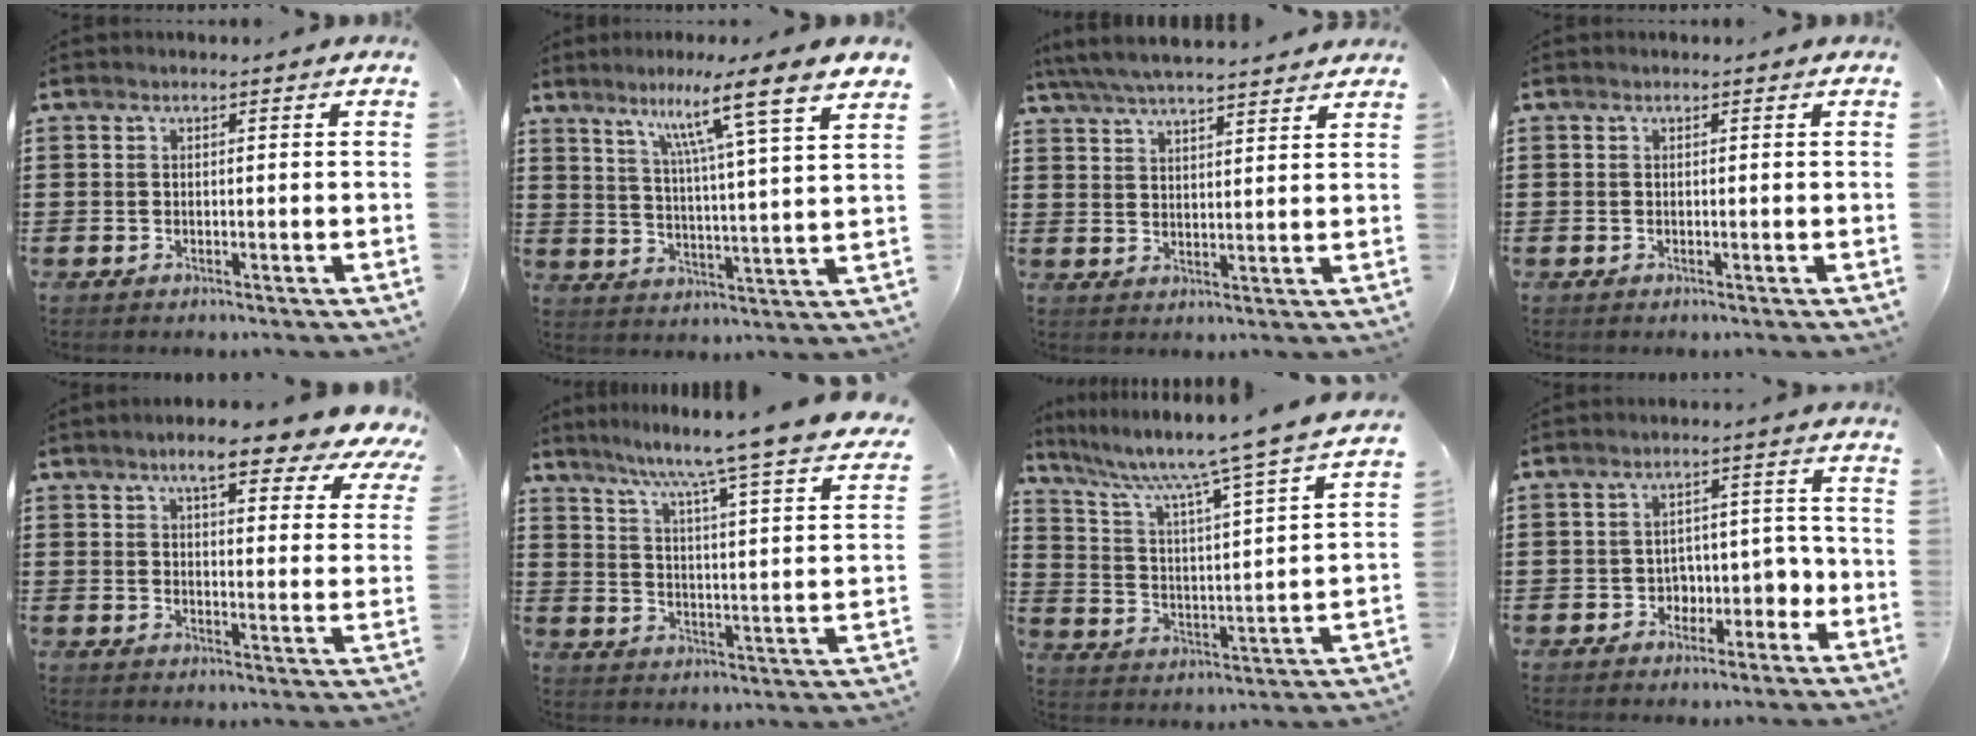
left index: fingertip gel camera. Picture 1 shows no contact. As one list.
[{"total": 10.0, "force": [7.0, -0.7, 7.1], "torque": [-0.128, -0.042, 0.103]}, {"total": 5.5, "force": [5.2, 0.2, 1.9], "torque": [-0.053, -0.021, 0.092]}, {"total": 0.0}, {"total": 8.8, "force": [7.1, 1.6, 5.1], "torque": [-0.096, -0.027, 0.119]}, {"total": 7.0, "force": [5.9, -1.7, 3.4], "torque": [-0.081, -0.061, 0.084]}, {"total": 7.5, "force": [6.3, -1.0, 3.8], "torque": [-0.104, -0.057, 0.094]}, {"total": 4.0, "force": [-2.2, 3.0, 1.5], "torque": [-0.039, 0.010, -0.047]}]